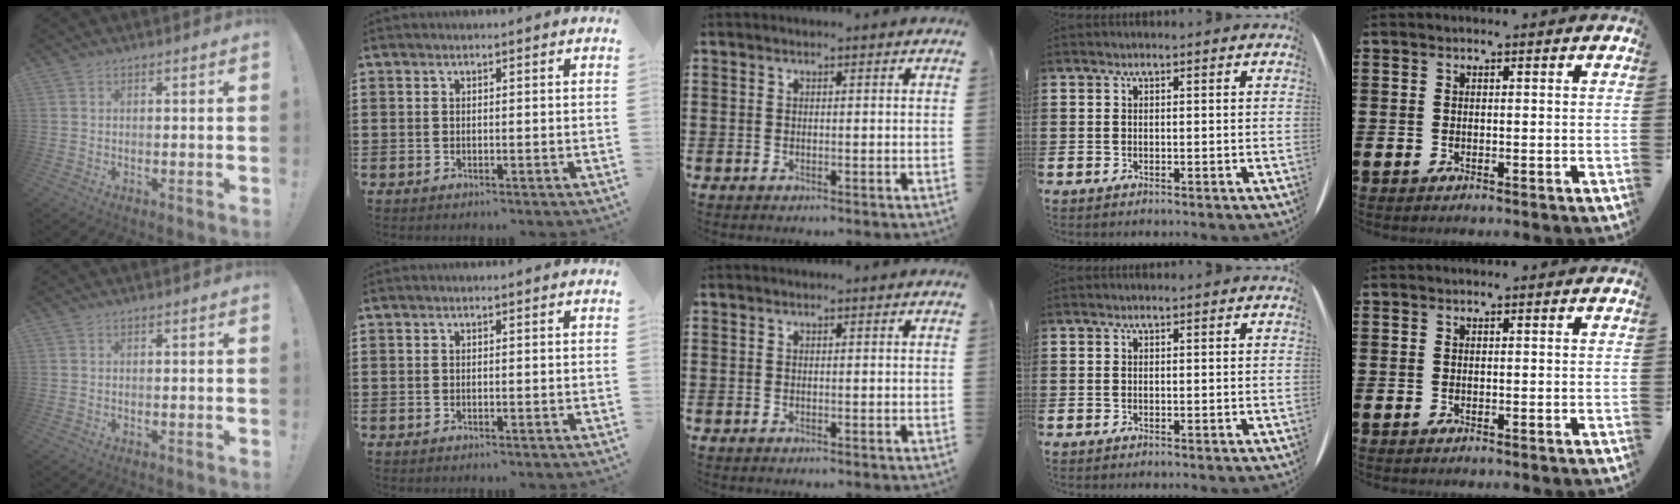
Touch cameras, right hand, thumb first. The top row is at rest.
{}